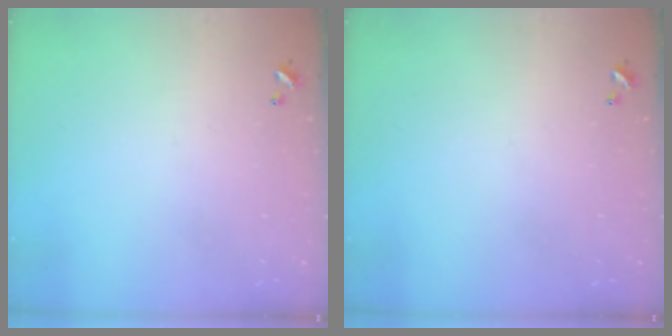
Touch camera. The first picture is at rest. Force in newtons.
{"total": 0.0}